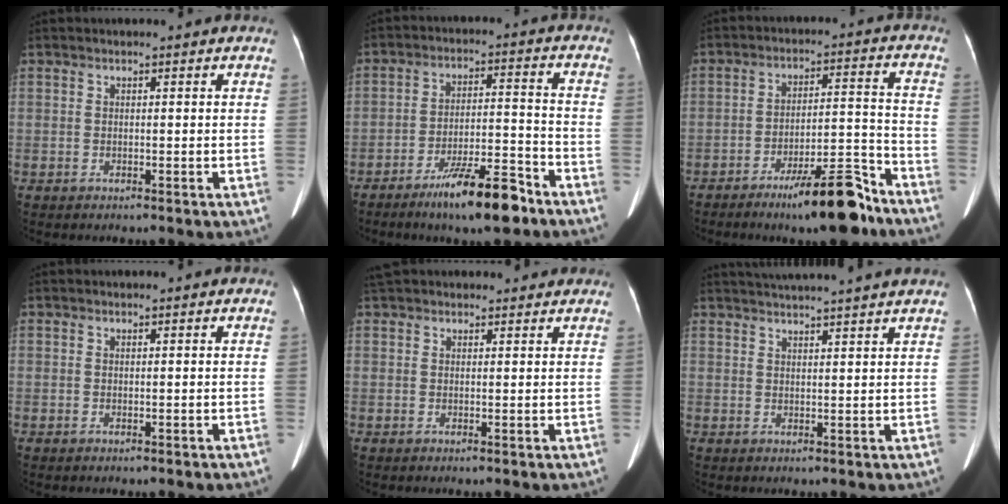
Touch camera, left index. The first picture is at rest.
{"total": 10.5, "force": [-7.6, 1.5, 7.2], "torque": [-0.121, -0.007, -0.128]}
{"total": 11.5, "force": [-8.7, 1.7, 7.4], "torque": [-0.107, 0.009, -0.140]}
{"total": 0.0}
{"total": 7.1, "force": [6.5, 2.3, 1.8], "torque": [-0.022, 0.038, 0.093]}
{"total": 10.9, "force": [10.0, -1.3, 4.2], "torque": [-0.069, 0.013, 0.129]}